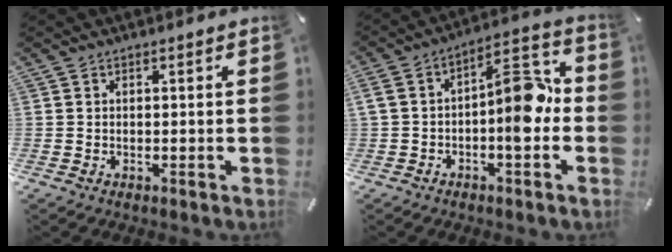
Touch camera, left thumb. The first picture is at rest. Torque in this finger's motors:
{"motor_torque": [1.70, 2.25, 2.66, -0.11, 0.41]}